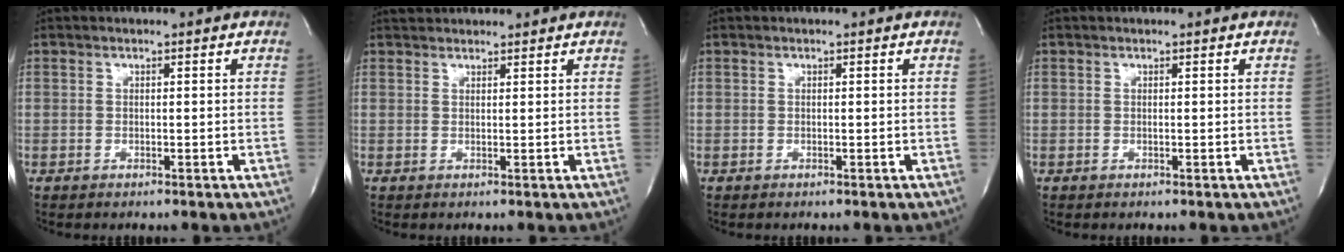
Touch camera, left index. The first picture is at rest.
{"total": 4.1, "force": [3.9, 0.8, 0.7], "torque": [-0.013, 0.034, 0.061]}
{"total": 0.0}
{"total": 1.0, "force": [1.0, 0.1, 0.4], "torque": [-0.009, 0.008, 0.010]}